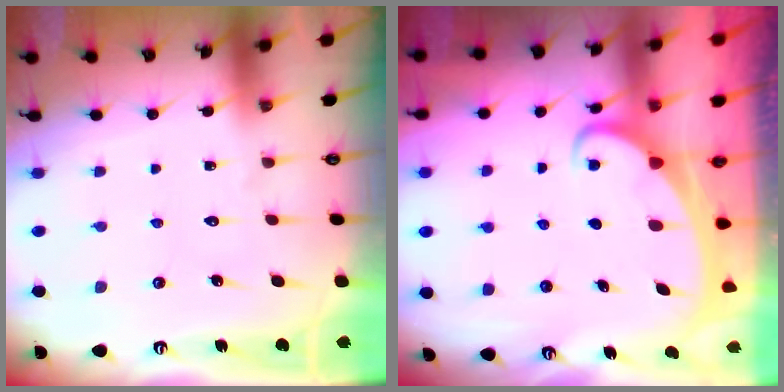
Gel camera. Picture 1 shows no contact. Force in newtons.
{"total": 2.2, "press": 2.2, "slide": 0.3}